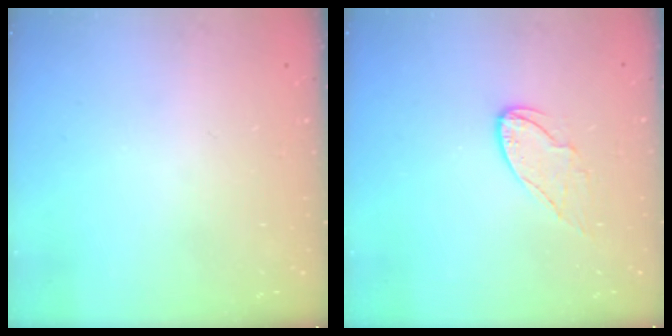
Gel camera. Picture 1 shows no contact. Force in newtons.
{"total": 7.1, "press": 7.1, "slide": 0.1}